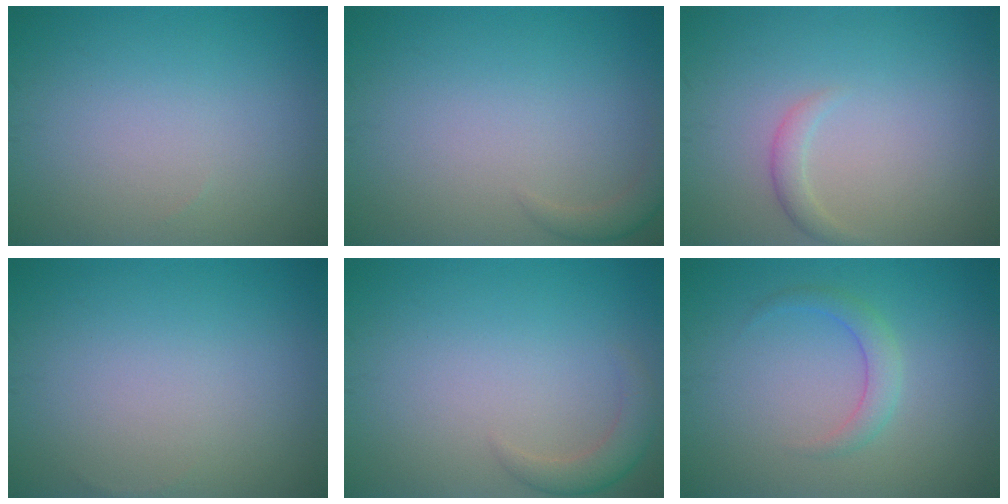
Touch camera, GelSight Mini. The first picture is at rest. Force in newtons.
{"total": 1.4, "press": 1.4, "slide": 0.2}
{"total": 1.2, "press": 1.2, "slide": 0.0}
{"total": 0.0}
{"total": 2.2, "press": 2.2, "slide": 0.2}
{"total": 1.9, "press": 1.9, "slide": 0.1}